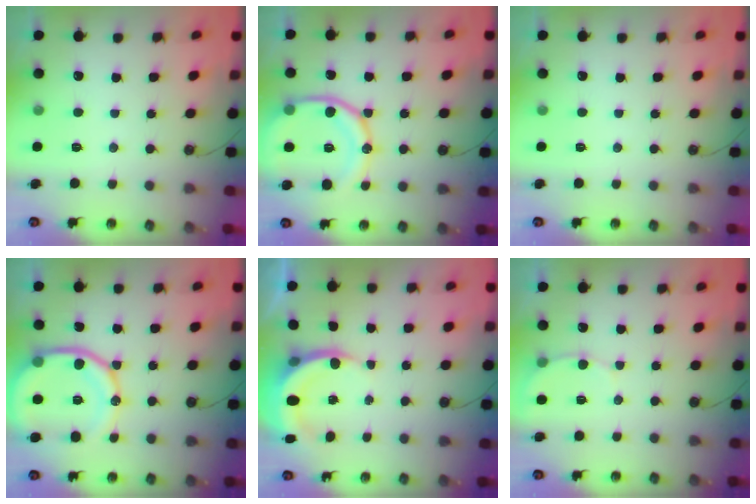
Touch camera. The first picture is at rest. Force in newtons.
{"total": 17.4, "press": 17.2, "slide": 2.1}
{"total": 0.0}
{"total": 16.8, "press": 16.7, "slide": 2.0}
{"total": 6.4, "press": 6.1, "slide": 1.9}
{"total": 5.3, "press": 5.3, "slide": 0.4}